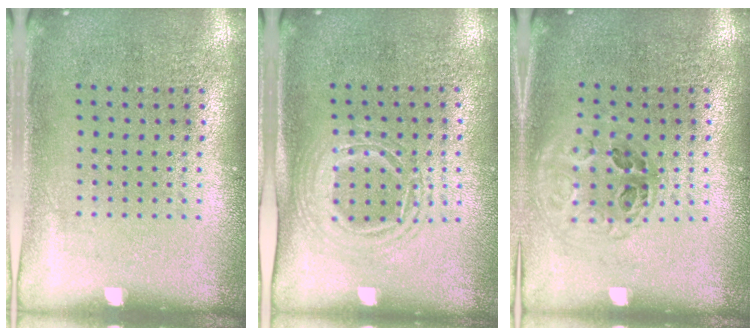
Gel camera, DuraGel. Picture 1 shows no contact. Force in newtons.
{"total": 1.5, "press": 1.3, "slide": 0.8}
{"total": 1.1, "press": 1.0, "slide": 0.4}